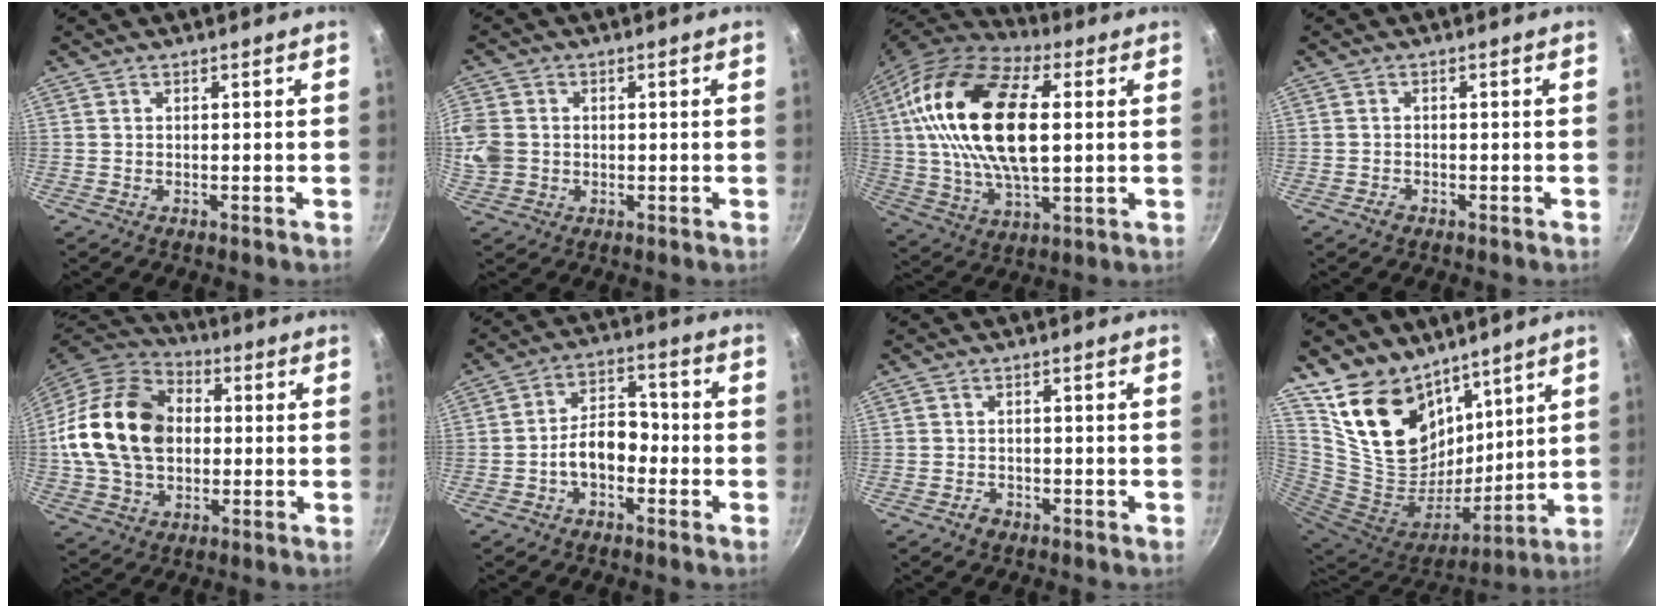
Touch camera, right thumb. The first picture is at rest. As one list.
[{"total": 9.8, "force": [0.0, 8.4, 5.0], "torque": [-0.125, 0.011, -0.003]}, {"total": 24.7, "force": [4.1, 12.8, 20.7], "torque": [-0.383, 0.006, 0.063]}, {"total": 1.5, "force": [-1.0, 0.9, 0.6], "torque": [-0.011, 0.008, -0.018]}, {"total": 20.9, "force": [1.4, 15.3, 14.2], "torque": [-0.245, 0.029, 0.020]}, {"total": 8.1, "force": [-2.6, 5.2, 5.7], "torque": [-0.059, 0.042, -0.051]}, {"total": 2.0, "force": [-1.2, 1.4, 0.7], "torque": [-0.006, 0.014, -0.018]}, {"total": 23.4, "force": [15.8, 13.7, 10.5], "torque": [-0.168, -0.116, 0.304]}]